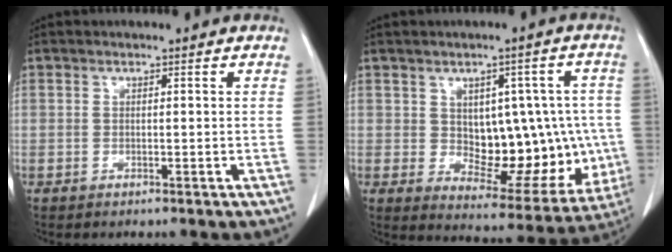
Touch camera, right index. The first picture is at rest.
{"total": 15.0, "force": [0.1, 7.9, 12.7], "torque": [-0.154, 0.016, 0.028]}